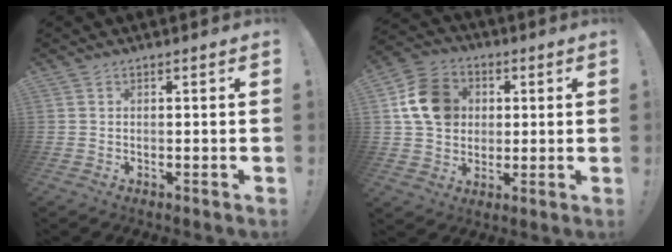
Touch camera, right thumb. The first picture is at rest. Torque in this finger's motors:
{"motor_torque": [1.12, 1.77, 1.12, 0.10, 0.09]}